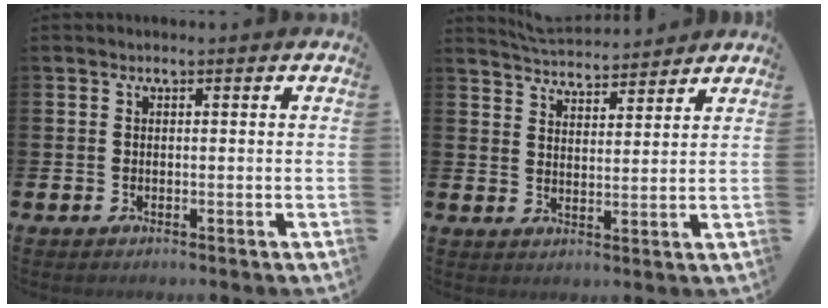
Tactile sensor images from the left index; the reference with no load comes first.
{"total": 4.8, "force": [4.8, 0.2, -0.1], "torque": [-0.009, -0.033, 0.087]}